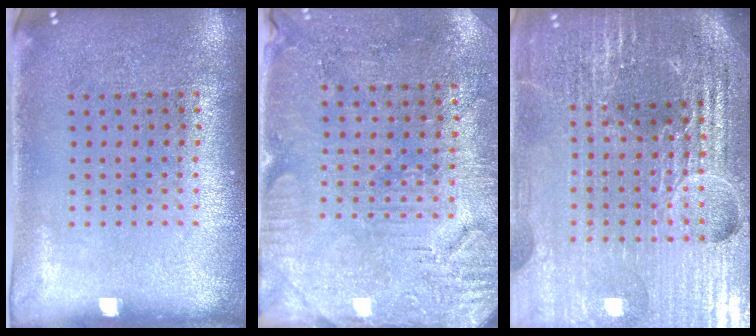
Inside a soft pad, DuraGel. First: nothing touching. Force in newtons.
{"total": 3.0, "press": 2.8, "slide": 0.9}
{"total": 6.3, "press": 5.6, "slide": 3.0}